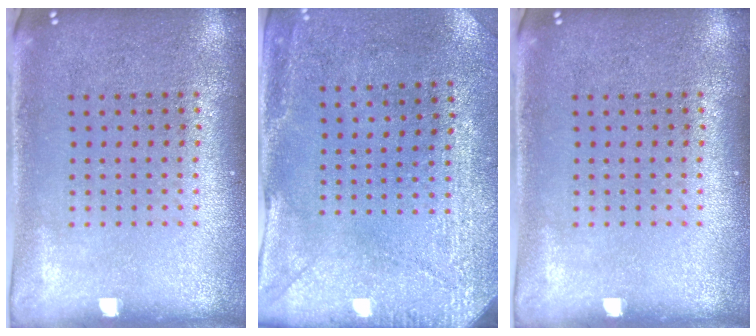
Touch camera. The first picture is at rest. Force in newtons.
{"total": 2.9, "press": 2.5, "slide": 1.5}
{"total": 0.0}